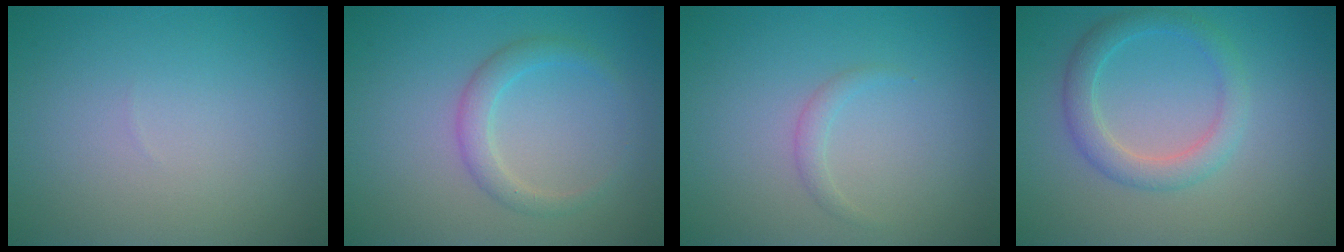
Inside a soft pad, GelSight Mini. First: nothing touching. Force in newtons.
{"total": 2.2, "press": 2.2, "slide": 0.0}
{"total": 1.0, "press": 1.0, "slide": 0.2}
{"total": 3.0, "press": 3.0, "slide": 0.0}